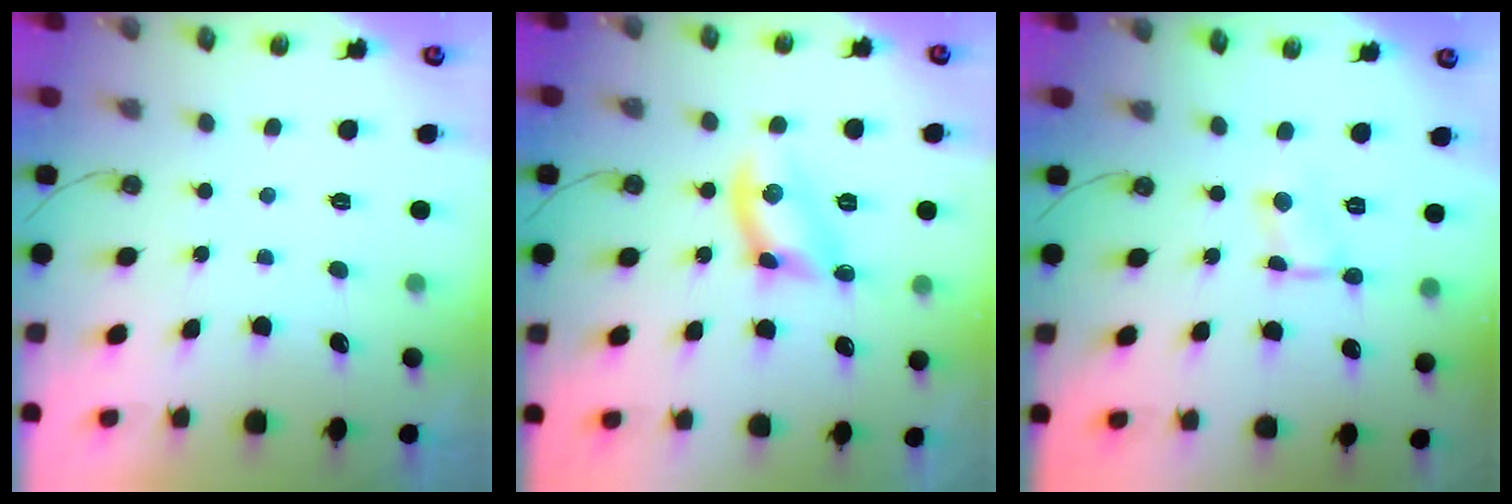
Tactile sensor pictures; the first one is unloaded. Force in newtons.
{"total": 8.0, "press": 8.0, "slide": 0.8}
{"total": 1.1, "press": 1.0, "slide": 0.2}